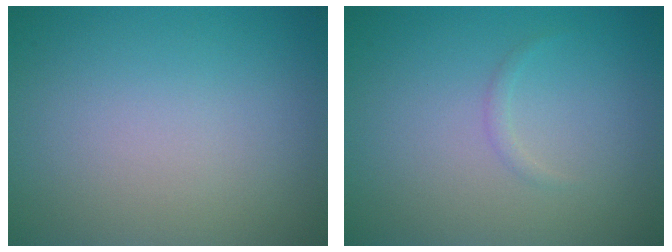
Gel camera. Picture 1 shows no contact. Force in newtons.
{"total": 0.6, "press": 0.6, "slide": 0.0}